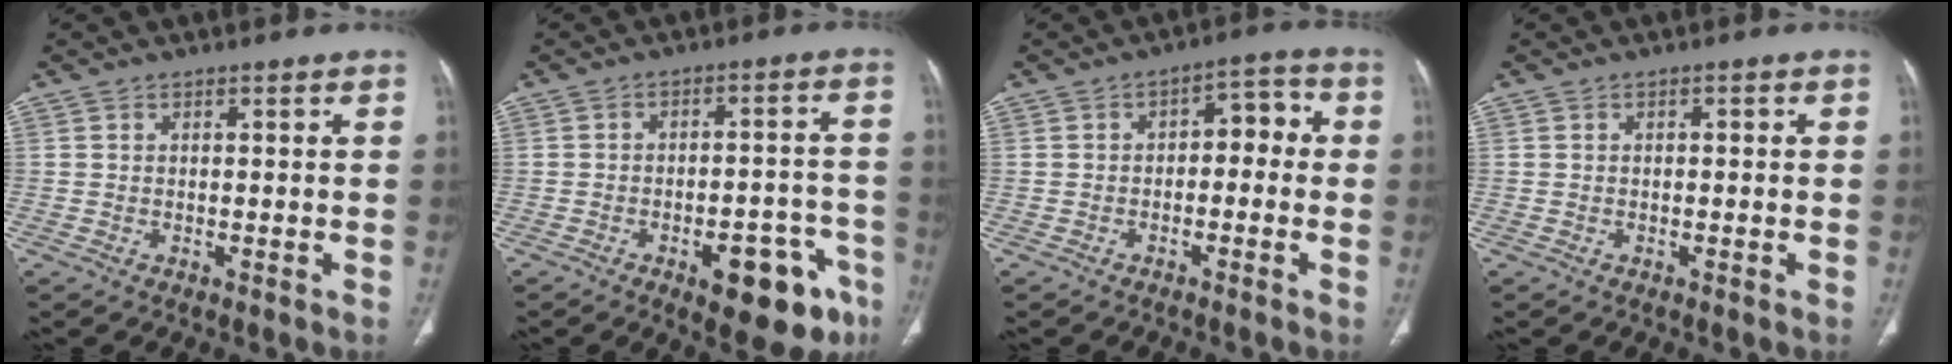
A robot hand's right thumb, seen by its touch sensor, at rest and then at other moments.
{"total": 14.4, "force": [-7.4, 6.2, 10.7], "torque": [-0.095, 0.045, -0.089]}
{"total": 6.1, "force": [-0.6, 3.8, 4.8], "torque": [-0.037, 0.037, -0.019]}
{"total": 0.9, "force": [0.1, 0.5, 0.7], "torque": [-0.008, 0.002, -0.002]}